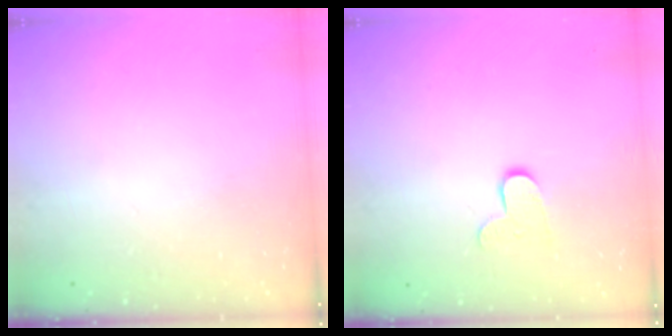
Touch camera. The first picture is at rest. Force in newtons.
{"total": 7.6, "press": 7.5, "slide": 0.3}